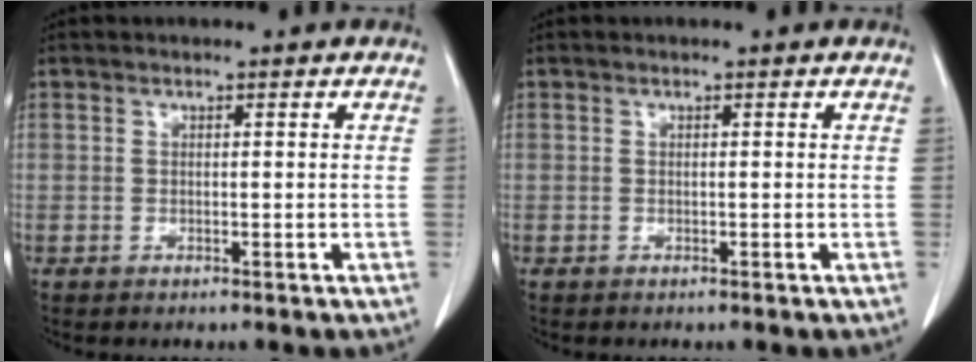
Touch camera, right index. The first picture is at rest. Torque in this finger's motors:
{"motor_torque": [0.00, 0.00, 0.00, 0.02]}